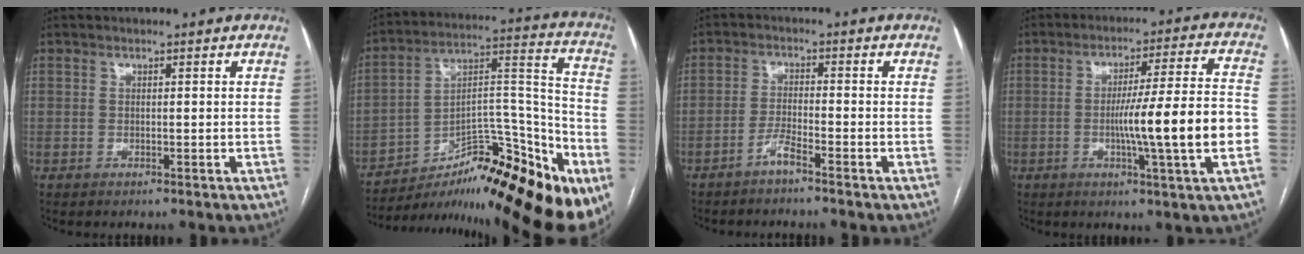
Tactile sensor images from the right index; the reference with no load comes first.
{"total": 25.0, "force": [-17.9, 3.9, 17.1], "torque": [-0.207, 0.029, -0.269]}
{"total": 2.7, "force": [-2.2, -0.2, 1.6], "torque": [-0.035, -0.001, -0.045]}
{"total": 14.3, "force": [-2.9, -0.9, 14.0], "torque": [-0.222, 0.000, -0.050]}